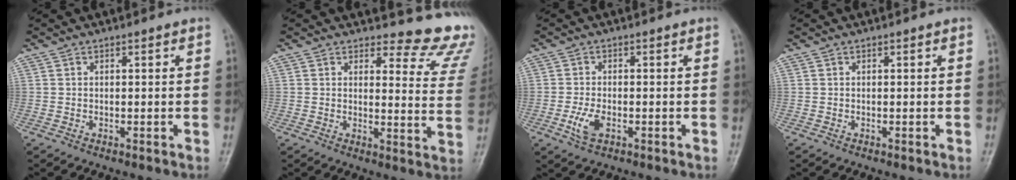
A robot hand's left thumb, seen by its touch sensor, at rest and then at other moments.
{"total": 13.3, "force": [12.4, 3.8, 2.9], "torque": [0.010, -0.132, 0.111]}
{"total": 3.6, "force": [-1.1, 1.9, 2.9], "torque": [-0.068, 0.000, -0.020]}
{"total": 0.0}